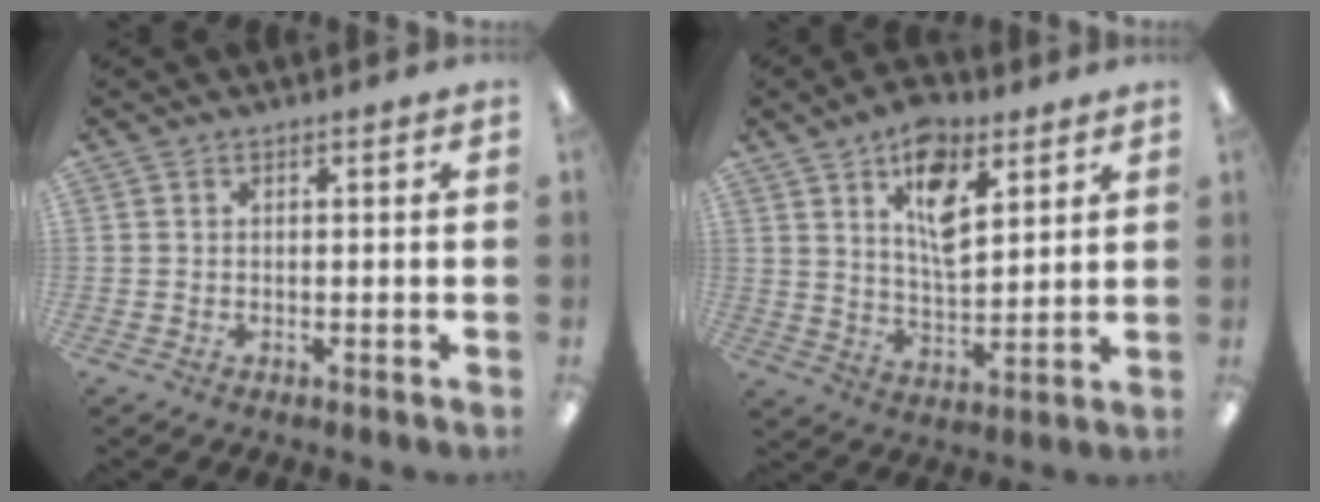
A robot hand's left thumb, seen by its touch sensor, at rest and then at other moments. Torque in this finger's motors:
{"motor_torque": [0.30, 0.47, 0.04, -0.06, 0.05]}